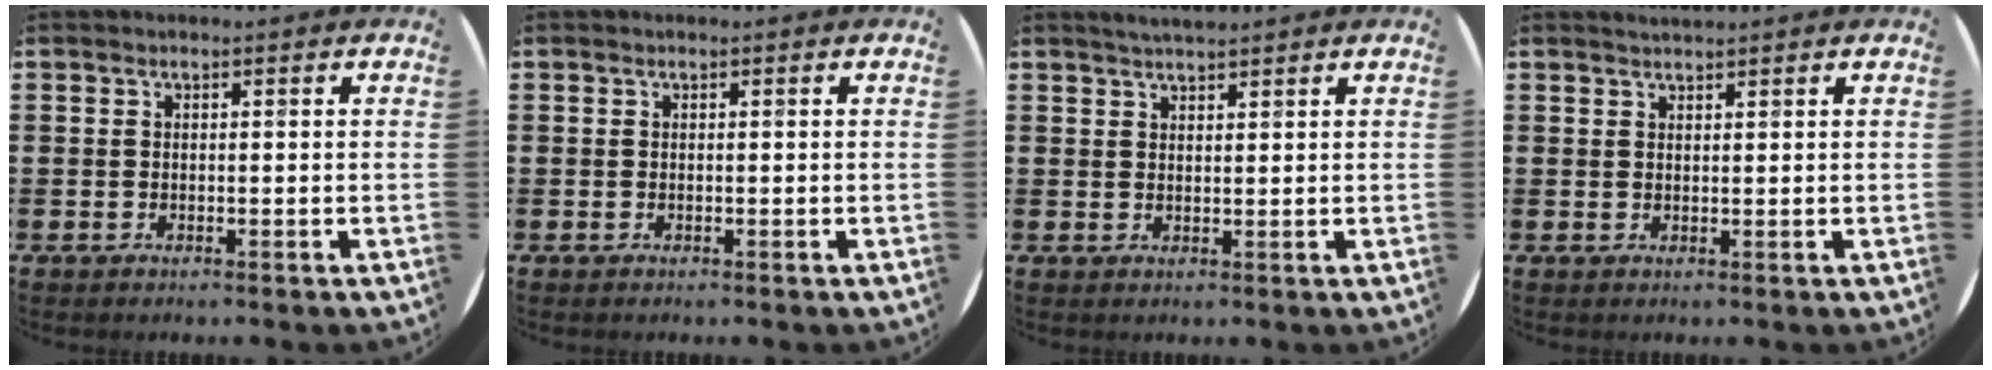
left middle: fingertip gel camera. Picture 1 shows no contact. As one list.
[{"total": 0.0}, {"total": 2.1, "force": [2.0, 0.1, 0.5], "torque": [-0.012, 0.002, 0.037]}, {"total": 1.0, "force": [1.0, -0.1, 0.1], "torque": [-0.001, -0.002, 0.019]}]